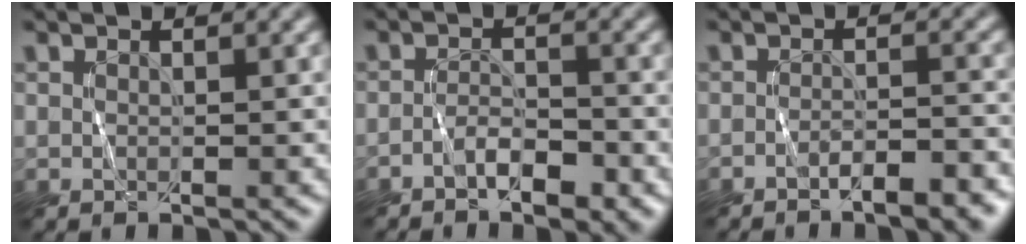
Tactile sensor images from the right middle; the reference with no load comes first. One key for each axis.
{"total": 2.6, "fx": -2.0, "fy": 0.9, "fz": 1.5, "tx": -0.022, "ty": 0.005, "tz": -0.034}
{"total": 3.2, "fx": -2.5, "fy": 0.6, "fz": 1.9, "tx": -0.022, "ty": 0.005, "tz": -0.037}